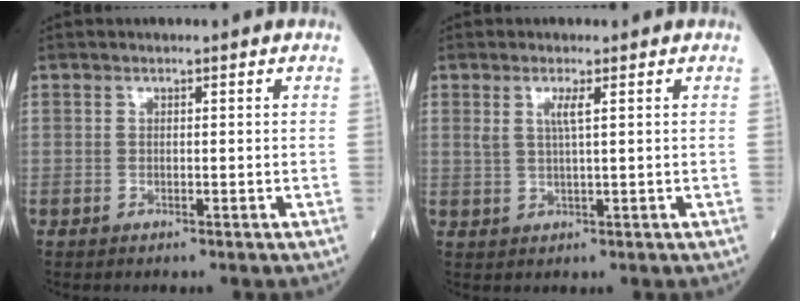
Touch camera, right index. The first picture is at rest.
{"total": 2.5, "force": [1.0, 0.0, 2.3], "torque": [-0.052, 0.000, 0.022]}